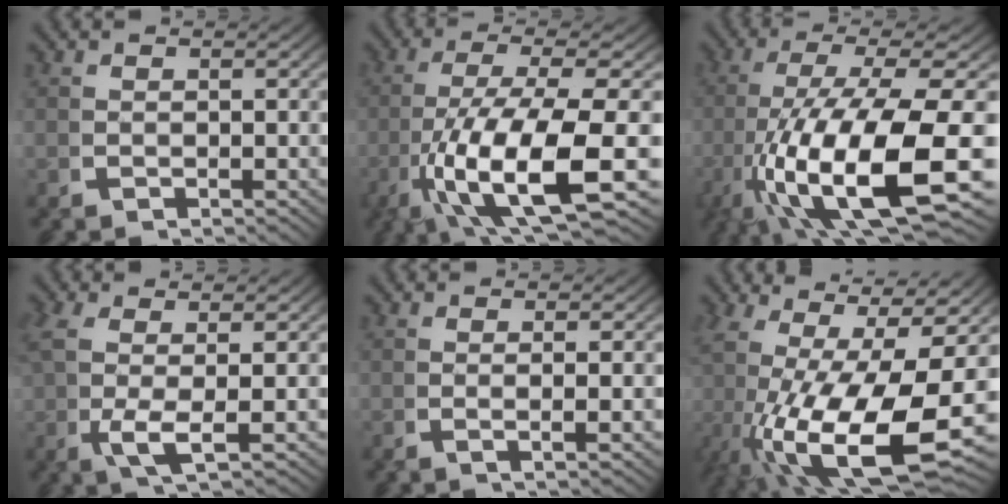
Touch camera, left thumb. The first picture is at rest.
{"total": 14.9, "force": [-3.4, 6.6, 12.9], "torque": [-0.283, -0.061, -0.012]}
{"total": 18.5, "force": [-4.2, 9.1, 15.5], "torque": [-0.328, -0.077, -0.010]}
{"total": 4.4, "force": [0.5, 1.2, 4.2], "torque": [-0.107, -0.014, 0.016]}
{"total": 1.9, "force": [0.3, -0.2, 1.8], "torque": [-0.040, 0.000, 0.004]}
{"total": 17.2, "force": [-2.7, 8.8, 14.5], "torque": [-0.276, -0.069, 0.003]}